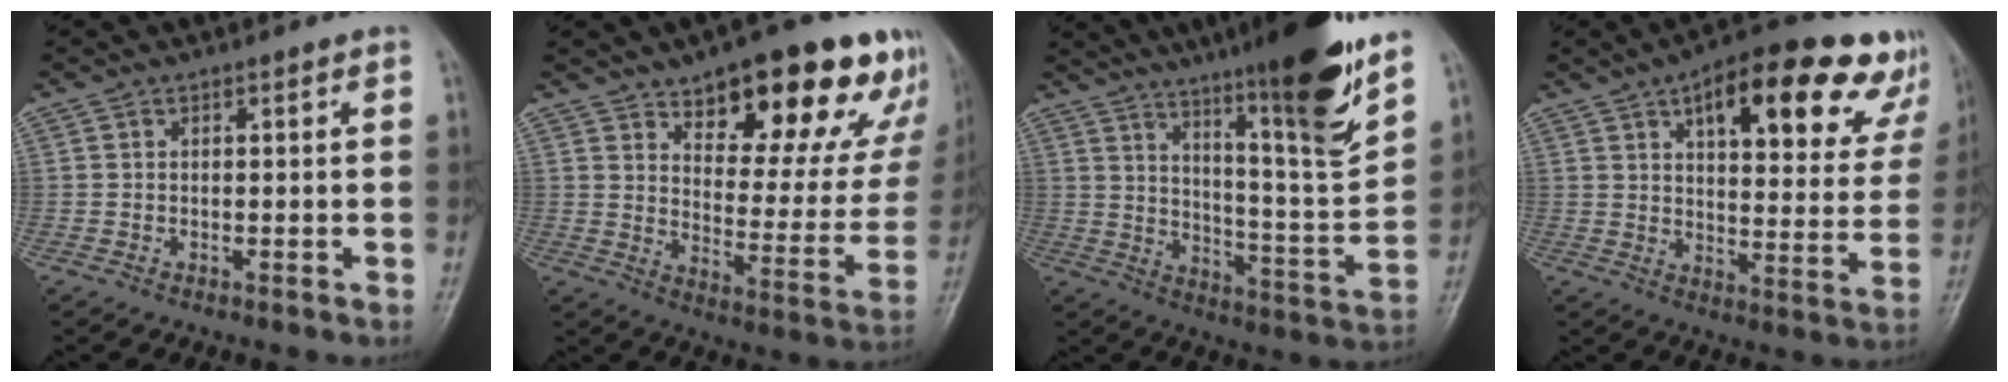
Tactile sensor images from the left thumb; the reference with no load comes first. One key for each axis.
{"total": 24.1, "fx": 15.4, "fy": 9.7, "fz": 15.8, "tx": -0.156, "ty": -0.065, "tz": 0.211}
{"total": 20.4, "fx": 13.7, "fy": 1.8, "fz": 15.0, "tx": -0.202, "ty": -0.073, "tz": 0.217}
{"total": 24.3, "fx": 13.5, "fy": 9.5, "fz": 17.8, "tx": -0.199, "ty": -0.018, "tz": 0.183}